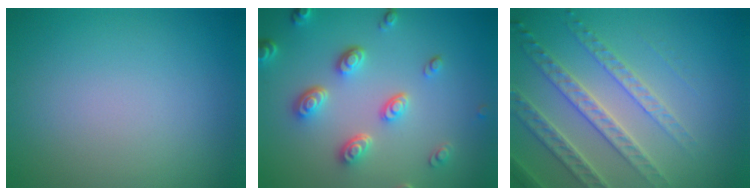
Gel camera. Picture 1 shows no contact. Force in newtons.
{"total": 4.2, "press": 3.4, "slide": 2.5}
{"total": 4.0, "press": 4.0, "slide": 0.6}